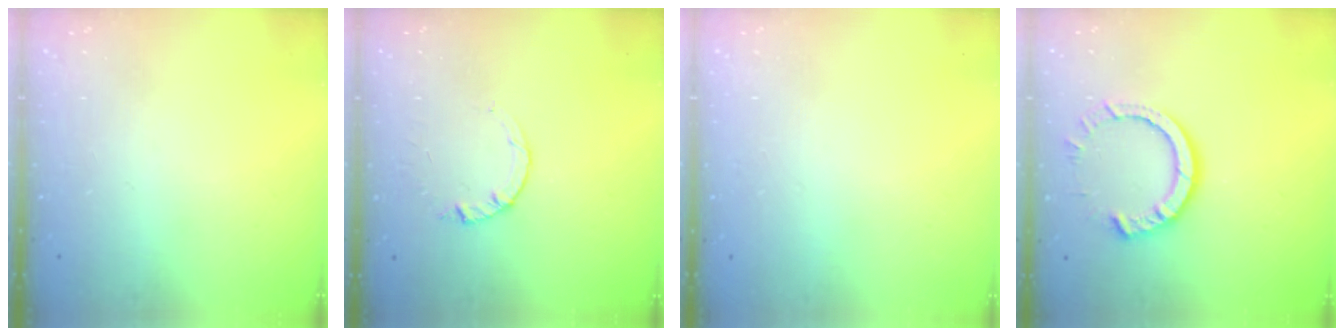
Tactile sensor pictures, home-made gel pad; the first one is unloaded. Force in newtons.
{"total": 1.0, "press": 0.9, "slide": 0.3}
{"total": 2.6, "press": 2.6, "slide": 0.2}
{"total": 9.4, "press": 9.3, "slide": 0.9}